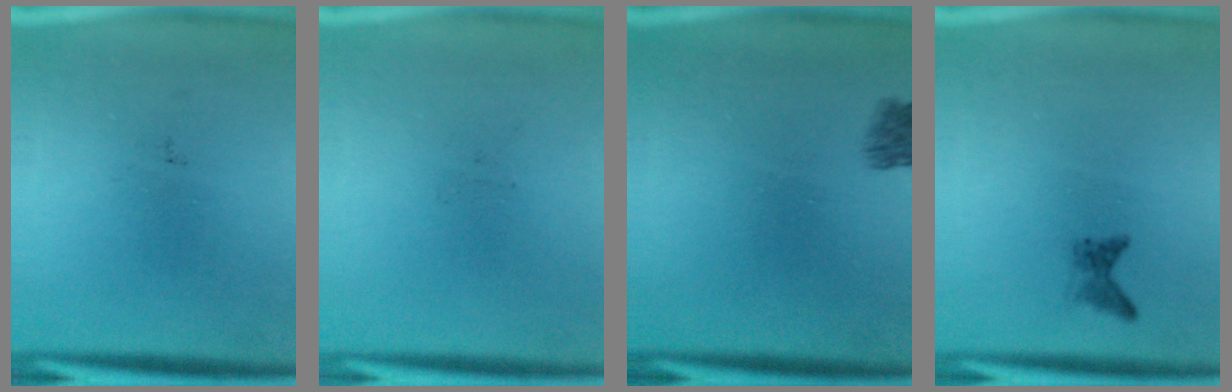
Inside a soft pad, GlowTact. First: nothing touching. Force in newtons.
{"total": 0.0}
{"total": 2.9}
{"total": 1.2}